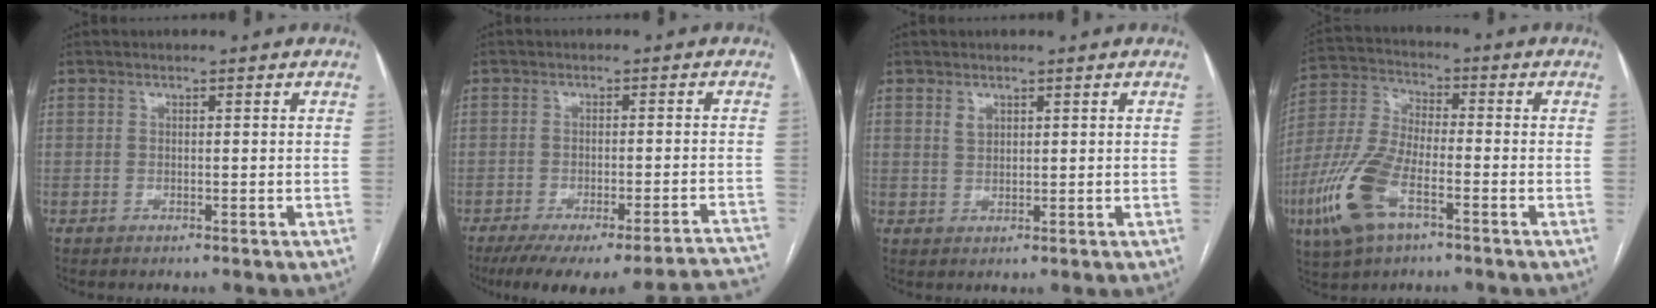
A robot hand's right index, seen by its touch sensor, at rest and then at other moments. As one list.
[{"total": 21.7, "force": [-19.9, 1.6, 8.3], "torque": [-0.057, -0.012, -0.248]}, {"total": 1.8, "force": [1.0, 1.1, 0.9], "torque": [-0.017, 0.000, 0.023]}, {"total": 12.0, "force": [-5.3, 4.7, 9.7], "torque": [-0.232, -0.005, -0.102]}]